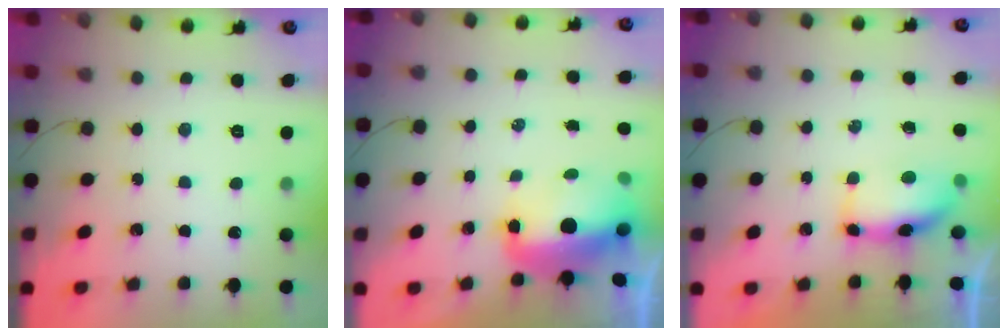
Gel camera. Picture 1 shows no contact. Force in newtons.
{"total": 11.0, "press": 10.7, "slide": 2.6}
{"total": 9.2, "press": 7.8, "slide": 5.0}